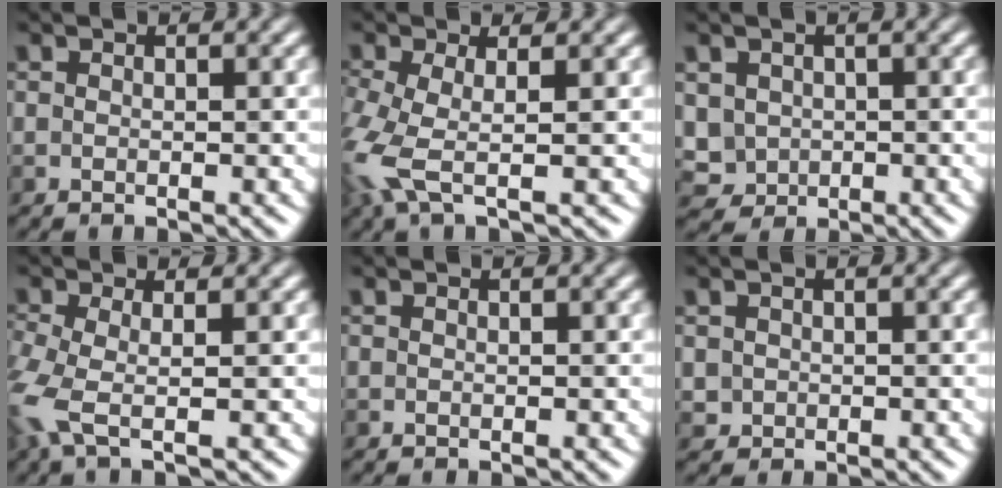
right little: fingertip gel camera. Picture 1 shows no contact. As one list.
[{"total": 5.0, "force": [-1.7, 2.1, 4.3], "torque": [-0.130, -0.008, -0.038]}, {"total": 4.1, "force": [0.7, 3.7, 1.6], "torque": [-0.029, 0.019, 0.009]}, {"total": 4.5, "force": [-1.5, 1.8, 3.8], "torque": [-0.112, -0.003, -0.035]}, {"total": 0.0}, {"total": 1.9, "force": [0.4, 1.8, 0.5], "torque": [0.002, 0.009, 0.008]}]